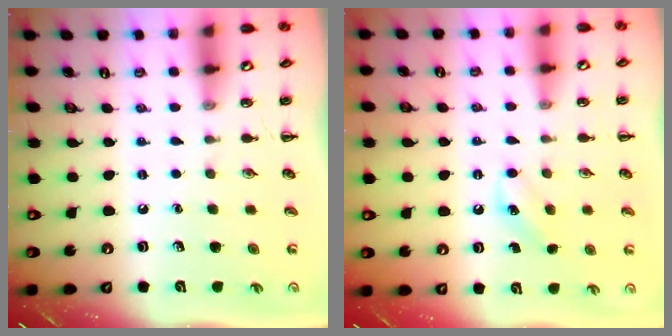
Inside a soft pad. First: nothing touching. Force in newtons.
{"total": 7.0, "press": 6.9, "slide": 1.2}